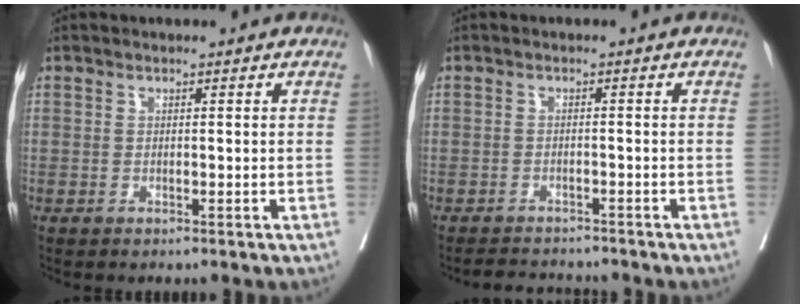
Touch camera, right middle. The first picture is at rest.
{"total": 4.3, "force": [-4.2, 0.5, 0.5], "torque": [-0.006, -0.011, -0.066]}